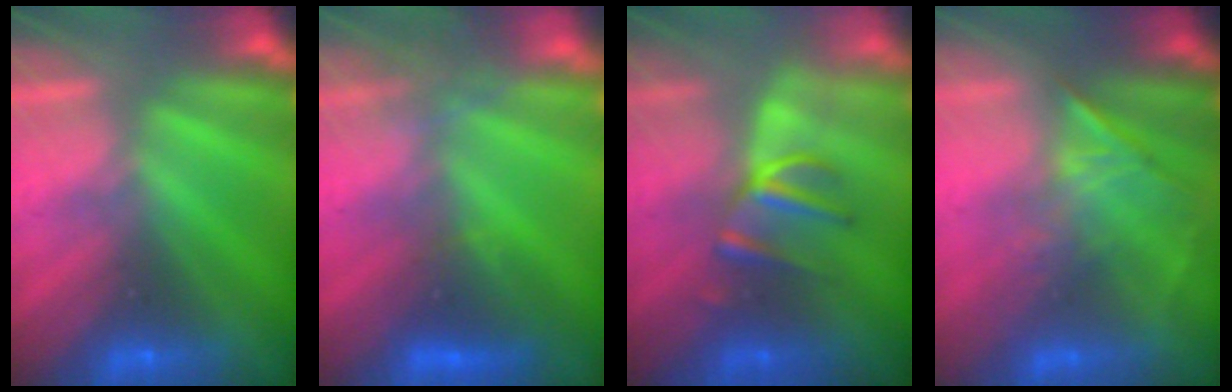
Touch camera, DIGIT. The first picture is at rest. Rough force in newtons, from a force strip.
{"total": 4.8}
{"total": 3.1}
{"total": 1.2}